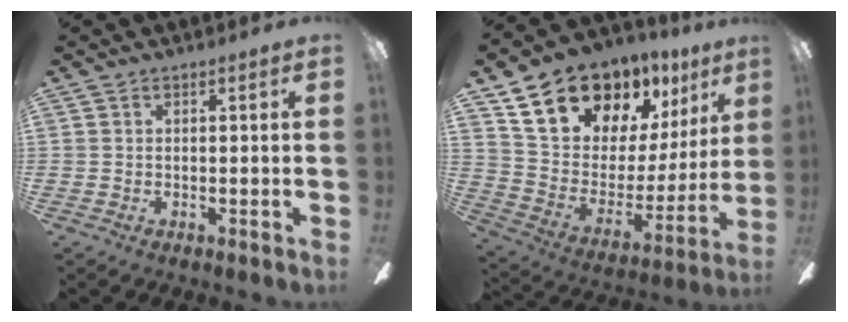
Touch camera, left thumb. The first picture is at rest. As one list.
[{"total": 19.1, "force": [14.4, 10.5, 6.9], "torque": [-0.126, -0.098, 0.277]}]